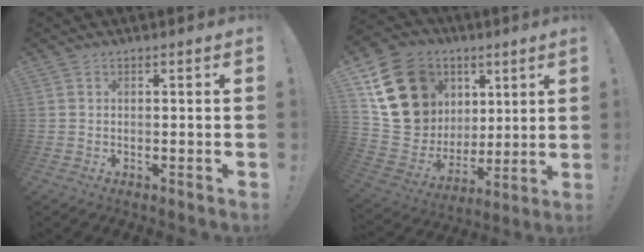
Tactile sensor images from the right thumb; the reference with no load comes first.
{"total": 24.0, "force": [9.0, 19.2, 11.3], "torque": [-0.179, -0.042, 0.214]}